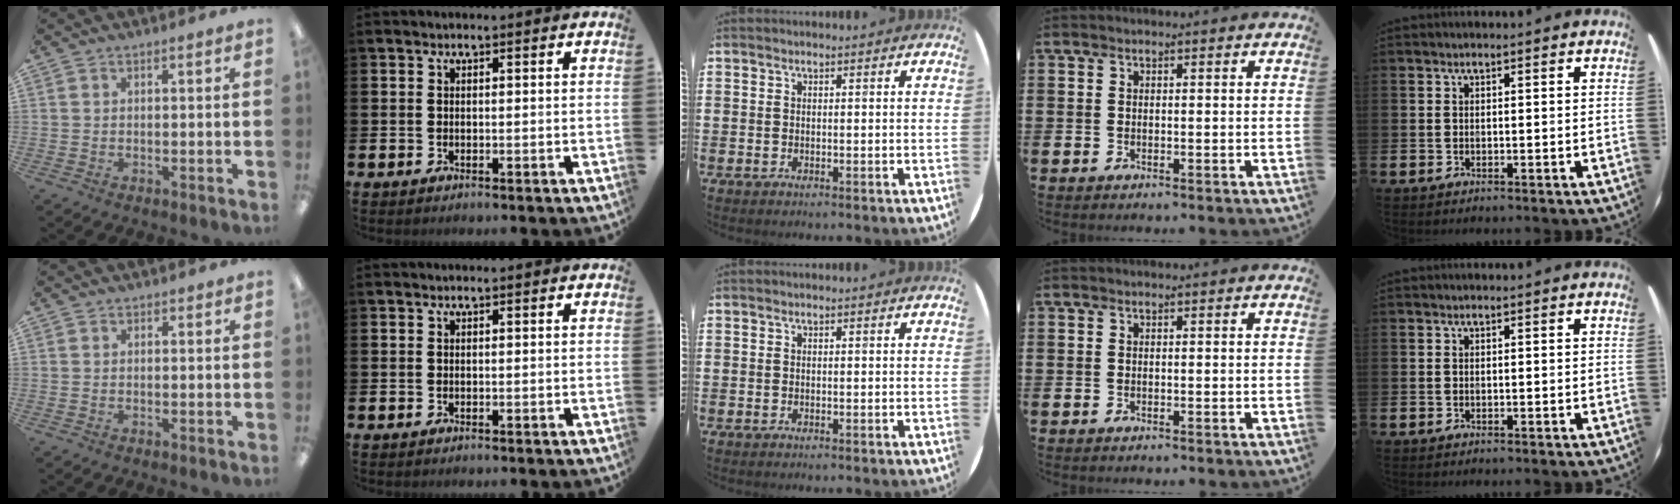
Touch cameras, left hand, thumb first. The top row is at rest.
{}